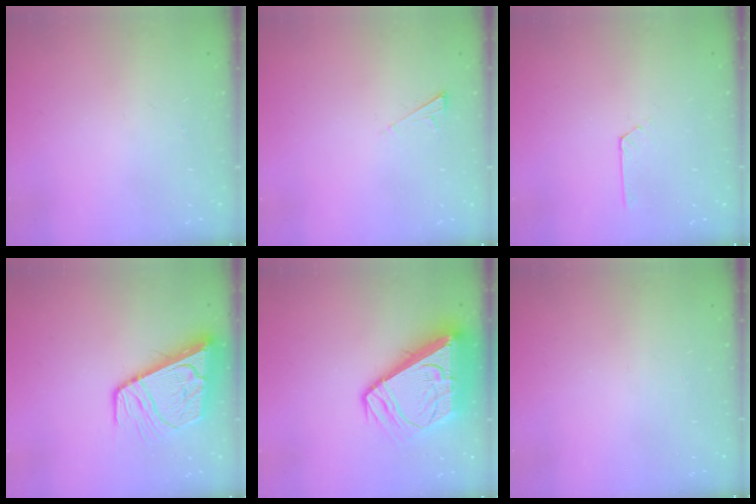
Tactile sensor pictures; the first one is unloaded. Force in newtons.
{"total": 2.3, "press": 2.2, "slide": 0.4}
{"total": 1.9, "press": 1.9, "slide": 0.2}
{"total": 12.7, "press": 12.7, "slide": 1.5}
{"total": 15.3, "press": 15.3, "slide": 1.6}
{"total": 0.0}